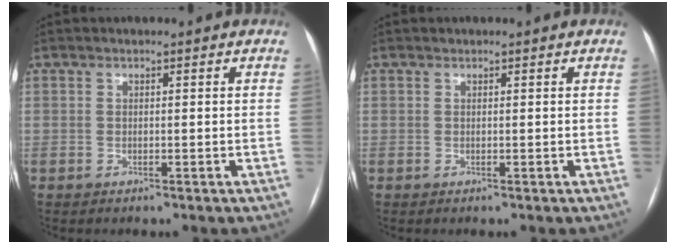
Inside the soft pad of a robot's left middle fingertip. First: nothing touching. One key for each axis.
{"total": 0.0}